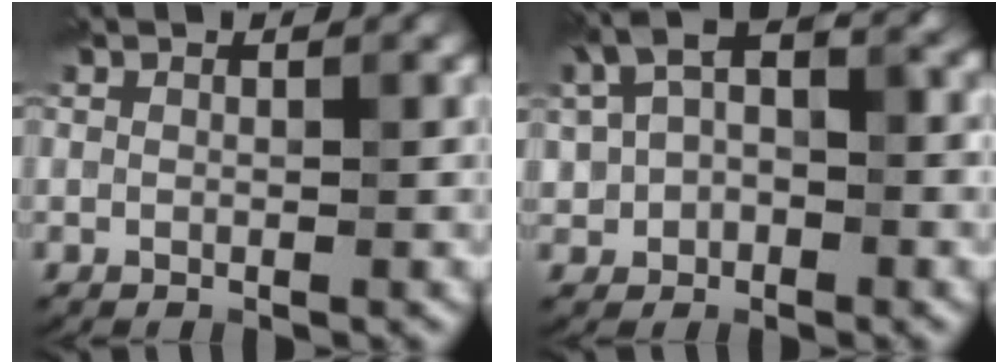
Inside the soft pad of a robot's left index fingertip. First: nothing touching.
{"total": 7.6, "force": [0.8, 5.1, 5.6], "torque": [-0.104, 0.014, 0.006]}